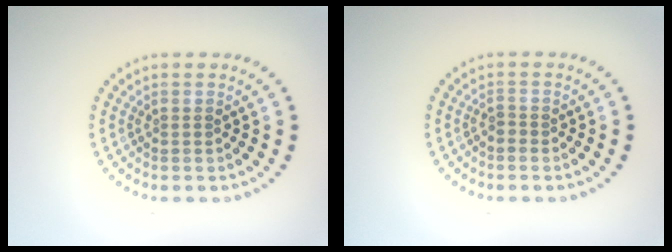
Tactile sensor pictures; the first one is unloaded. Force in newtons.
{"total": 0.7, "press": 0.4, "slide": 0.6}